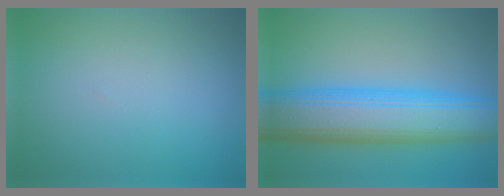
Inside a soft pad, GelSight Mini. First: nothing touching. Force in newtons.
{"total": 10.3, "press": 10.3, "slide": 0.2}